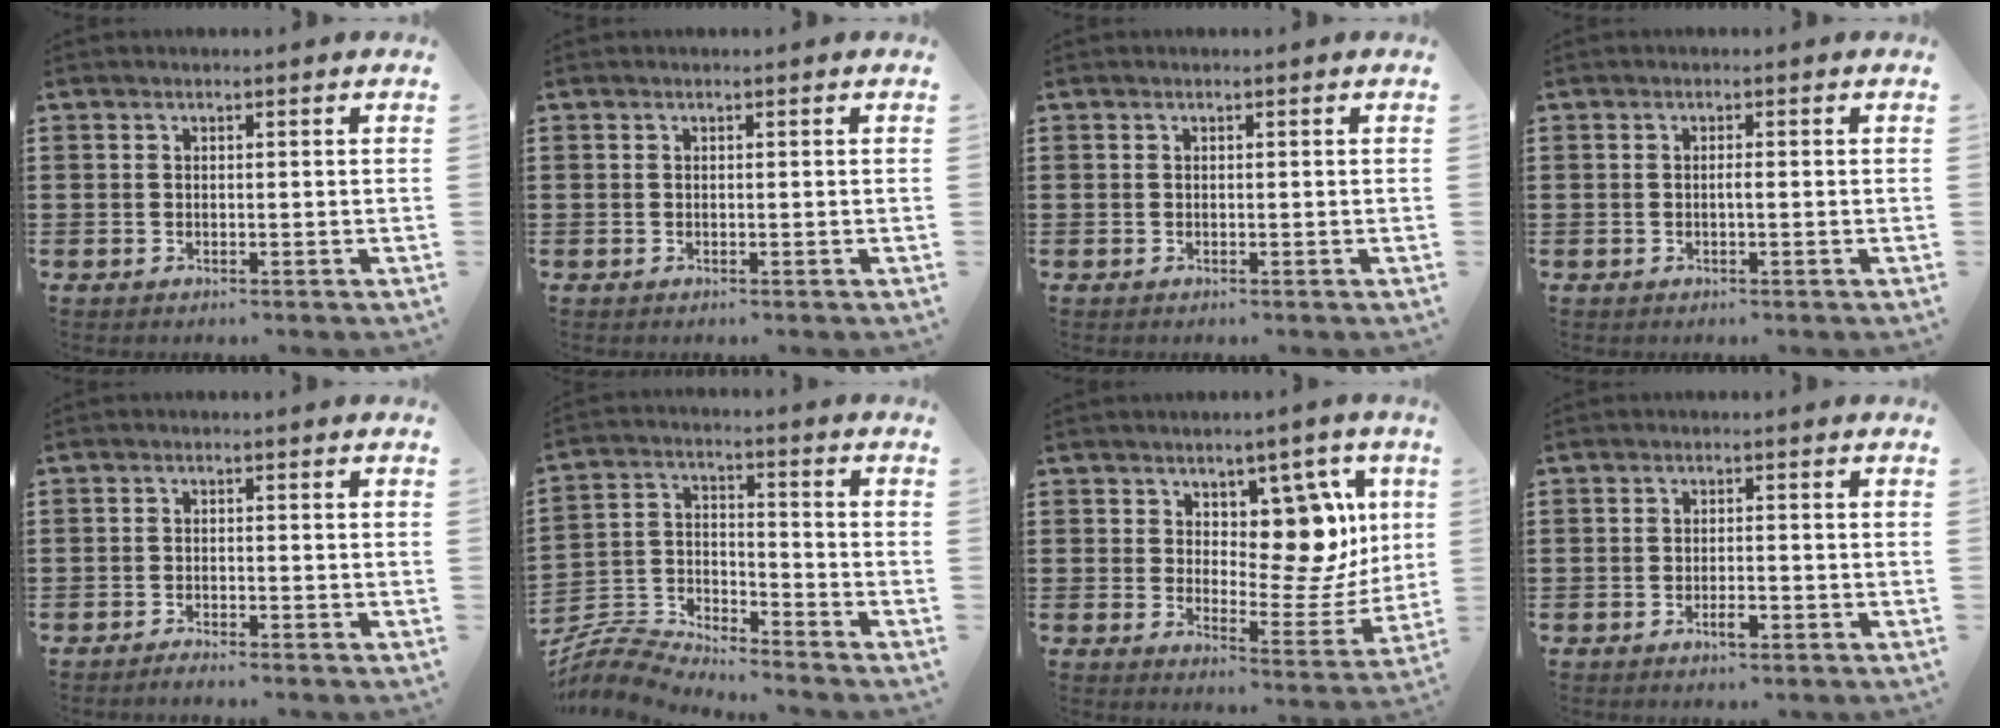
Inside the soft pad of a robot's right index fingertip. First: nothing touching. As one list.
[{"total": 0.0}, {"total": 0.0}, {"total": 0.8, "force": [-0.2, 0.0, 0.7], "torque": [-0.014, -0.004, -0.004]}, {"total": 1.3, "force": [-1.3, 0.0, 0.1], "torque": [-0.004, 0.002, -0.026]}, {"total": 6.1, "force": [-6.1, 0.7, 0.6], "torque": [-0.035, -0.004, -0.129]}, {"total": 10.4, "force": [4.7, 6.4, 6.7], "torque": [-0.094, -0.030, 0.082]}, {"total": 2.4, "force": [-1.2, 0.7, 1.9], "torque": [-0.035, 0.001, -0.021]}]